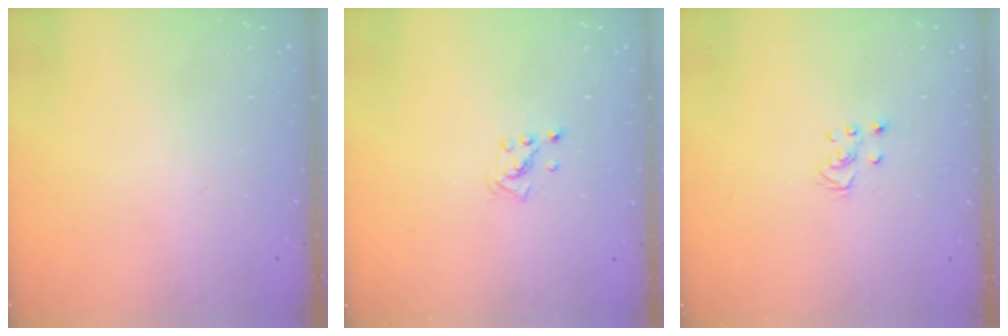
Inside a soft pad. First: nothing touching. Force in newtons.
{"total": 1.9, "press": 1.9, "slide": 0.1}
{"total": 2.5, "press": 2.5, "slide": 0.2}